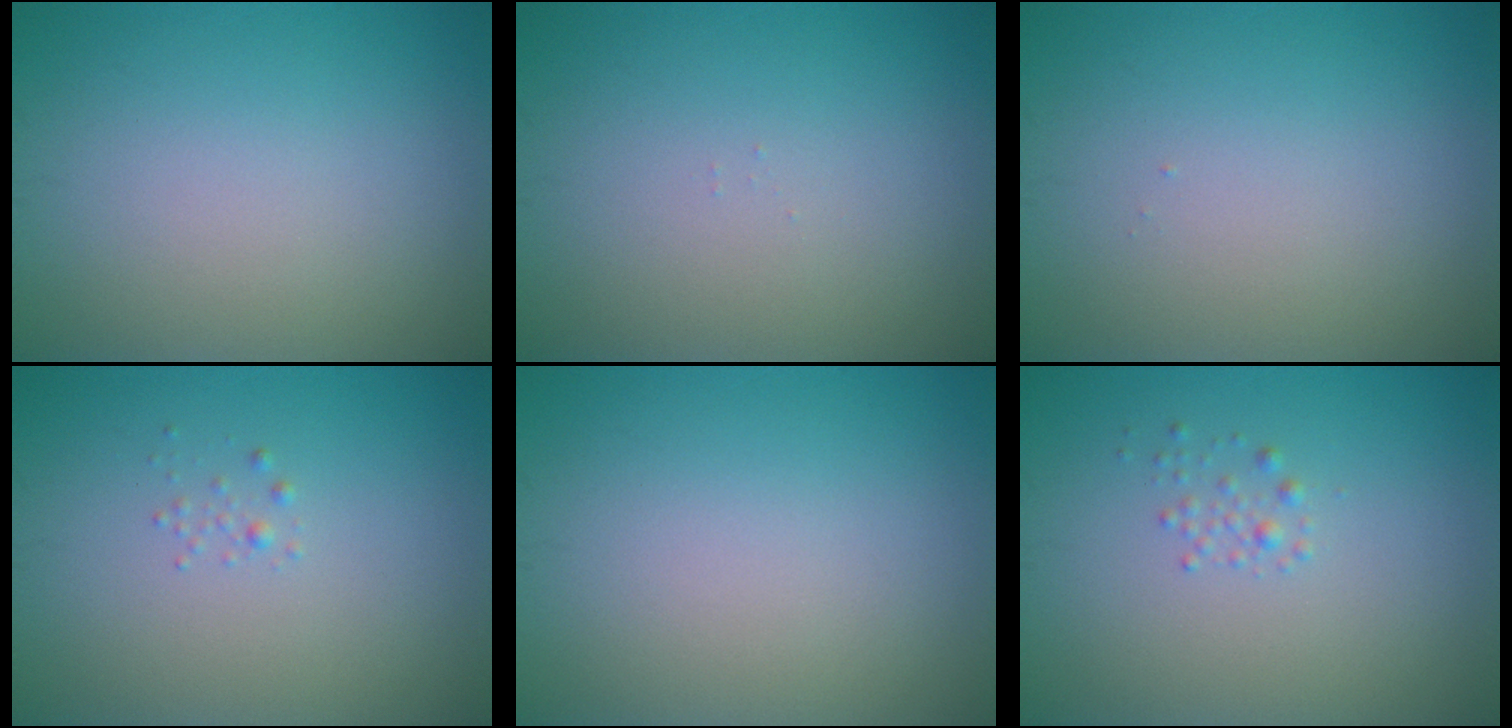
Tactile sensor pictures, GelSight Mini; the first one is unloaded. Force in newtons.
{"total": 0.0}
{"total": 0.0}
{"total": 0.6, "press": 0.6, "slide": 0.0}
{"total": 0.0}
{"total": 0.9, "press": 0.9, "slide": 0.0}